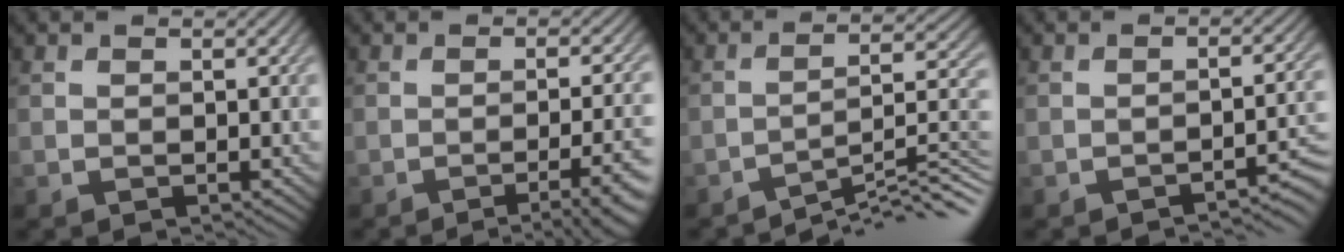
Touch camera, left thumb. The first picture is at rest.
{"total": 7.3, "force": [-3.7, 1.6, 6.1], "torque": [-0.083, 0.001, -0.047]}
{"total": 9.6, "force": [-7.2, 1.5, 6.1], "torque": [-0.082, 0.012, -0.113]}
{"total": 3.7, "force": [-2.7, 0.5, 2.4], "torque": [-0.030, 0.011, -0.042]}